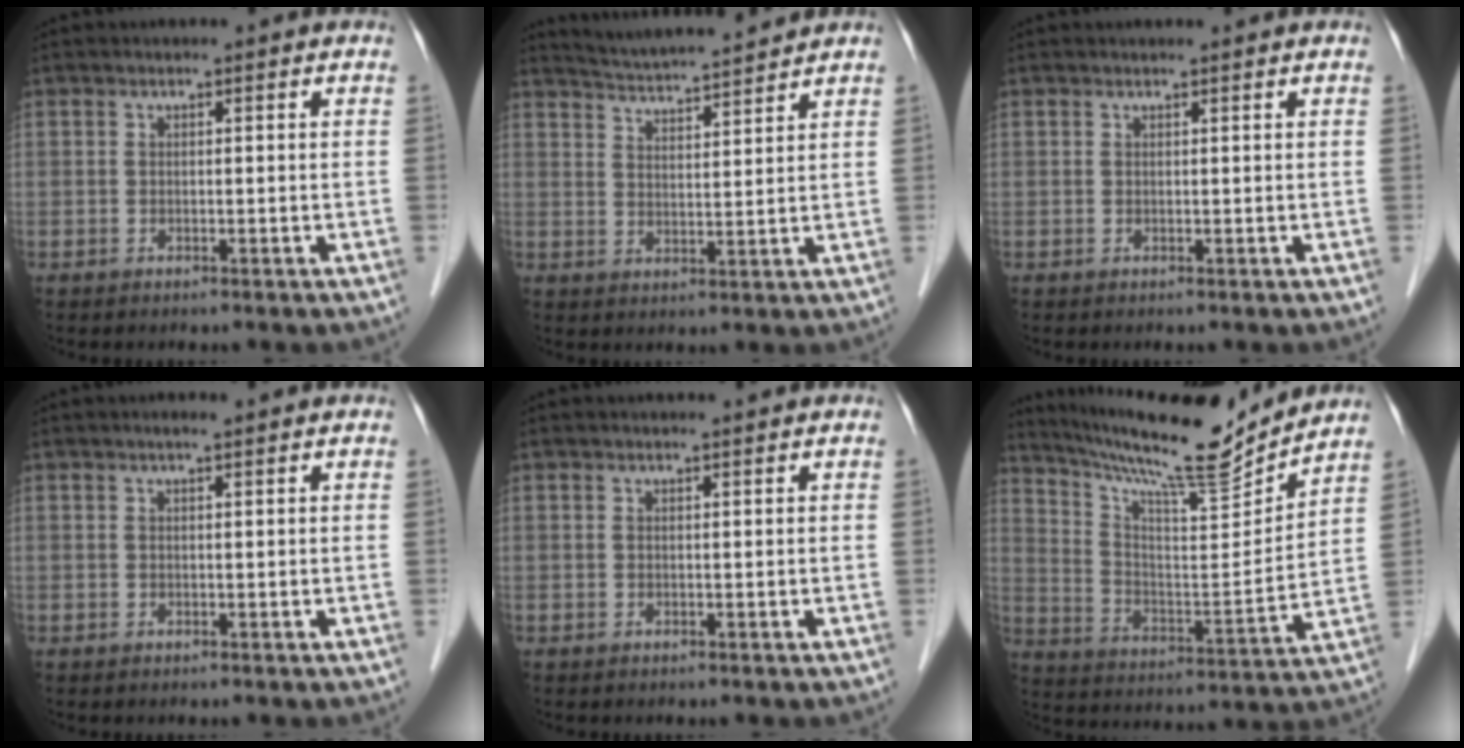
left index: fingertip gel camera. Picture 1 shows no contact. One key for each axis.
{"total": 9.4, "fx": 9.0, "fy": -0.1, "fz": 2.8, "tx": -0.059, "ty": 0.016, "tz": 0.146}
{"total": 1.3, "fx": 1.2, "fy": 0.0, "fz": 0.3, "tx": -0.006, "ty": 0.009, "tz": 0.019}
{"total": 1.3, "fx": 1.0, "fy": 0.0, "fz": 0.9, "tx": -0.017, "ty": 0.008, "tz": 0.018}
{"total": 1.1, "fx": 1.1, "fy": -0.1, "fz": 0.3, "tx": -0.007, "ty": 0.006, "tz": 0.018}
{"total": 17.9, "fx": 16.5, "fy": 0.5, "fz": 7.1, "tx": -0.131, "ty": -0.023, "tz": 0.265}